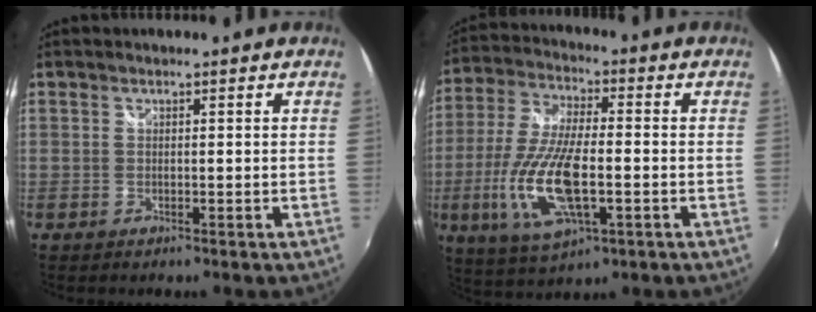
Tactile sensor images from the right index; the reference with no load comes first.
{"total": 16.2, "force": [-4.0, 5.7, 14.6], "torque": [-0.312, -0.014, -0.074]}